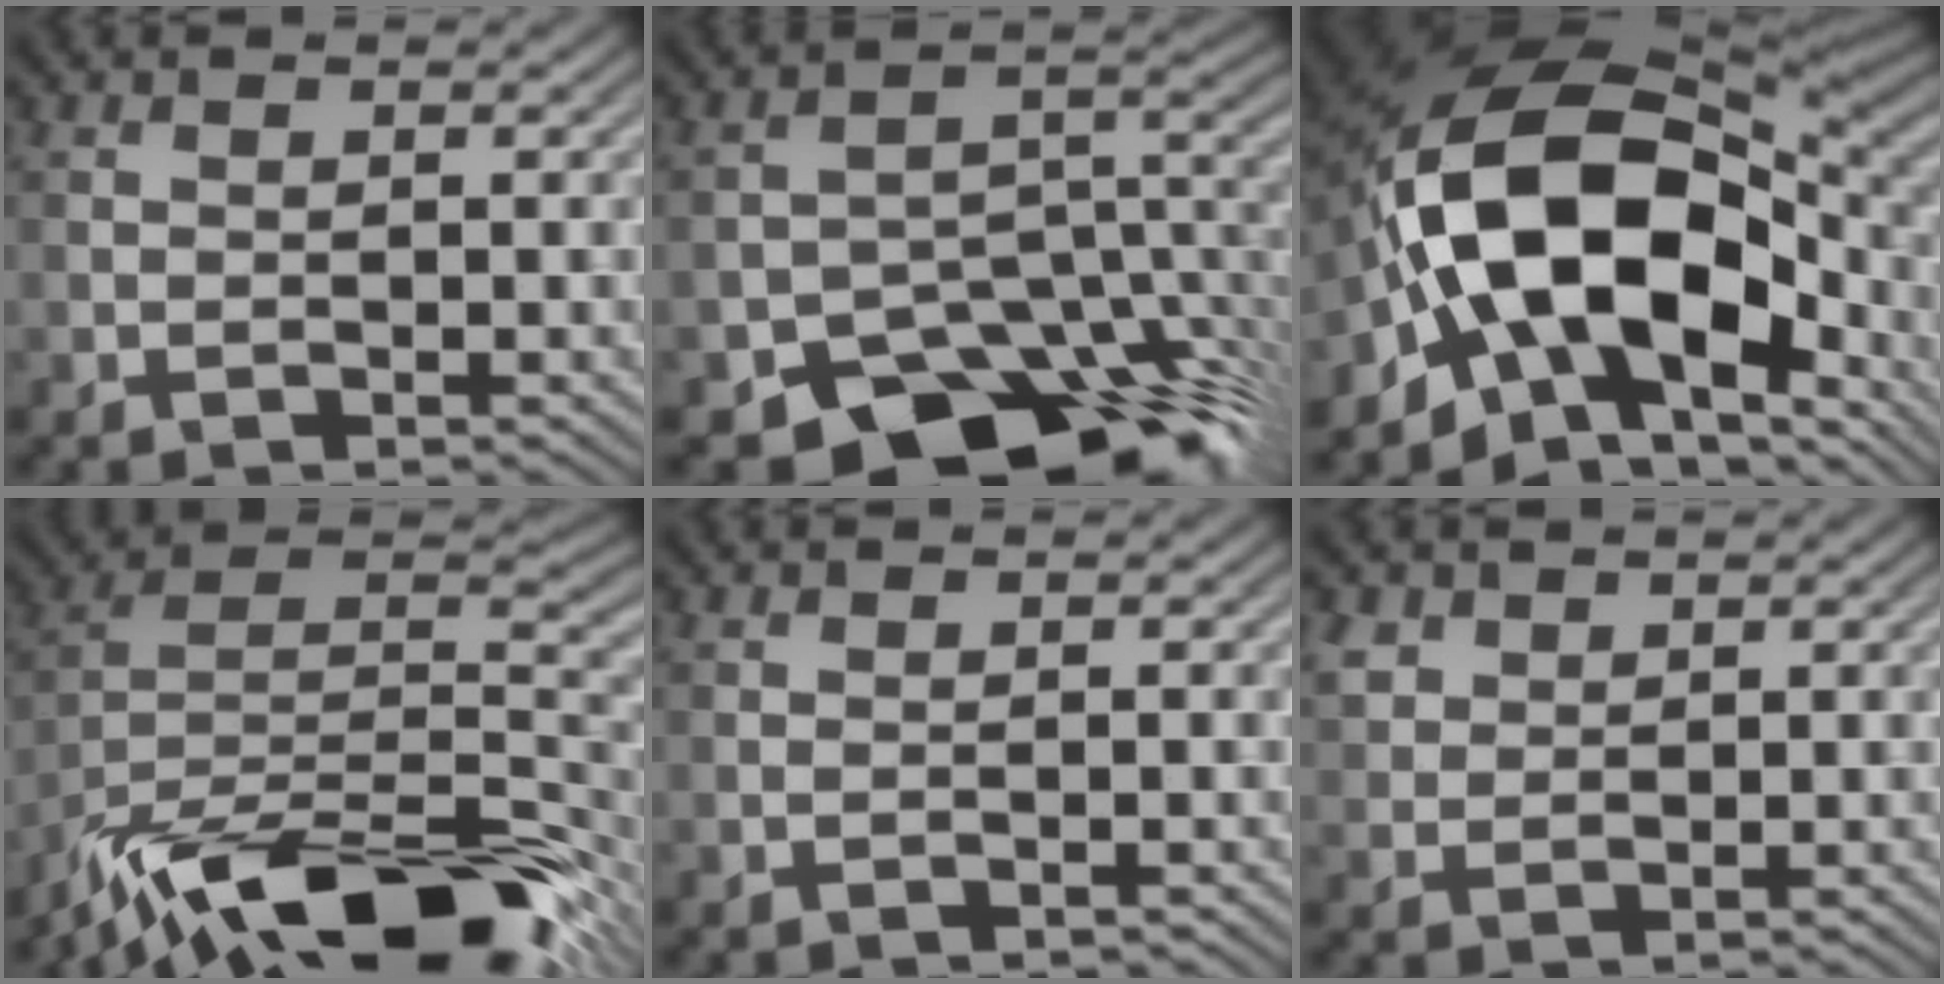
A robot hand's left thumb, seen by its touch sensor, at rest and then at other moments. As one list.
[{"total": 15.1, "force": [-10.4, 8.1, 7.2], "torque": [-0.113, -0.030, -0.145]}, {"total": 17.4, "force": [-4.8, 10.1, 13.4], "torque": [-0.231, 0.005, -0.101]}, {"total": 18.4, "force": [-13.8, 5.8, 10.8], "torque": [-0.222, -0.015, -0.235]}, {"total": 0.7, "force": [-0.5, 0.0, 0.4], "torque": [-0.009, 0.000, -0.009]}, {"total": 2.5, "force": [1.5, 1.8, 0.8], "torque": [-0.028, 0.004, 0.035]}]